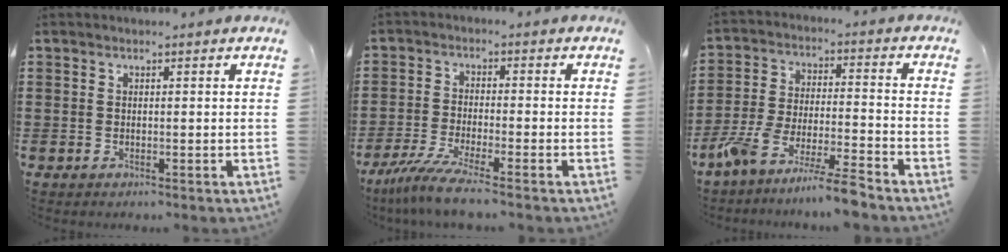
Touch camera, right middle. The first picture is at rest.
{"total": 6.0, "force": [-4.8, -0.1, 3.6], "torque": [-0.093, -0.029, -0.095]}
{"total": 8.4, "force": [-7.8, -0.7, 3.1], "torque": [-0.068, -0.006, -0.157]}